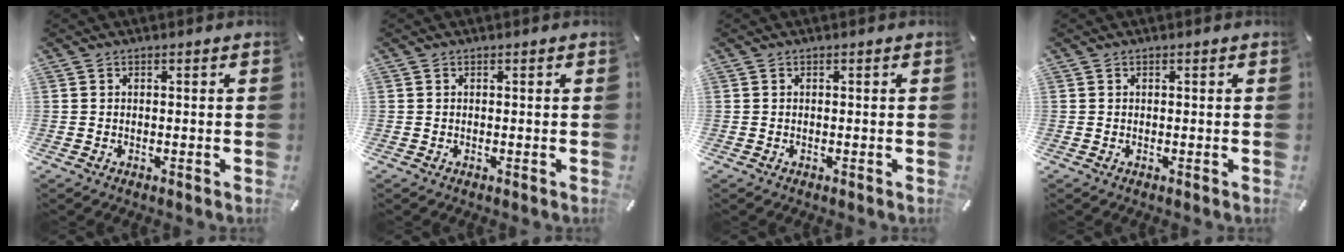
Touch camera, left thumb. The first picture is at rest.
{"total": 0.0}
{"total": 0.0}
{"total": 0.0}